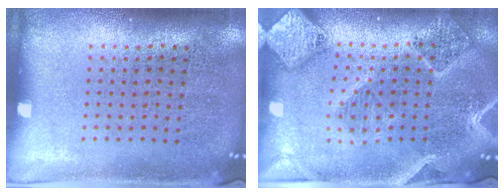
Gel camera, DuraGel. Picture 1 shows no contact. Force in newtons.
{"total": 2.7, "press": 2.4, "slide": 1.3}